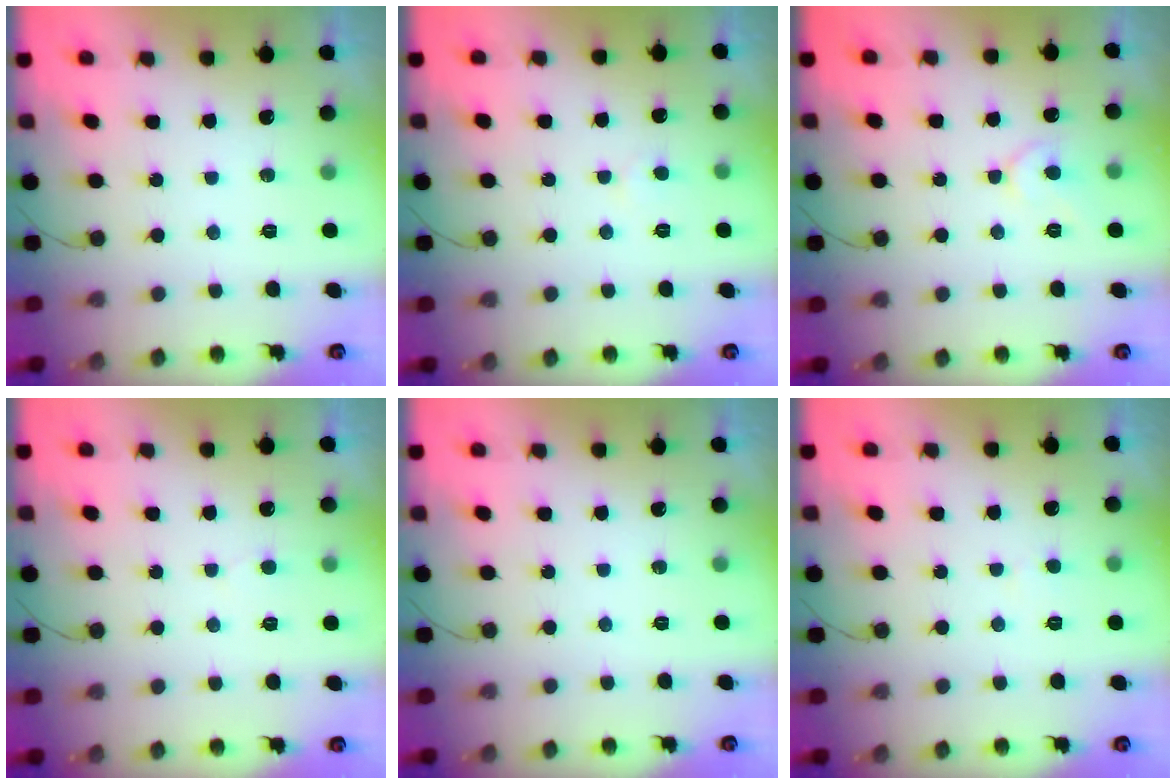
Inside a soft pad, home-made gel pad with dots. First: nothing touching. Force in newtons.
{"total": 2.8, "press": 2.8, "slide": 0.3}
{"total": 6.5, "press": 6.4, "slide": 0.9}
{"total": 3.2, "press": 3.2, "slide": 0.3}
{"total": 0.0}
{"total": 2.3, "press": 2.3, "slide": 0.2}